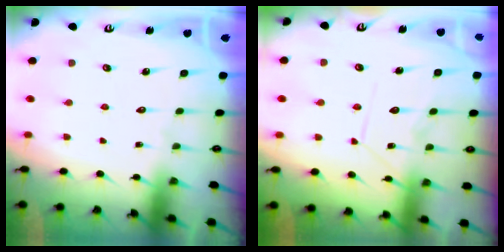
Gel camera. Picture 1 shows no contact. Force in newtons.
{"total": 10.1, "press": 10.1, "slide": 0.8}